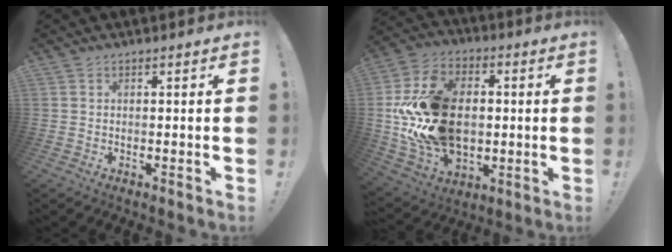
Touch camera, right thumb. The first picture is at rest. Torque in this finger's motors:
{"motor_torque": [2.56, 2.45, 2.25, -0.18, 0.76]}